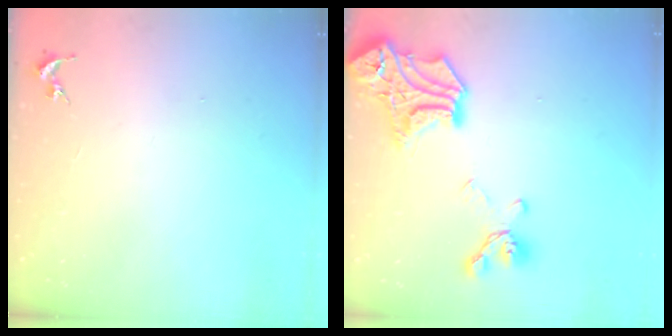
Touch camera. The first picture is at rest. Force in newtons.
{"total": 19.9, "press": 19.9, "slide": 0.9}